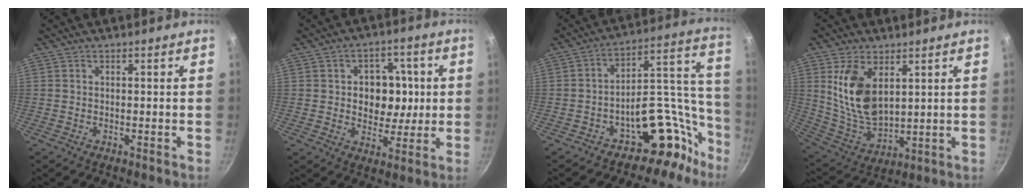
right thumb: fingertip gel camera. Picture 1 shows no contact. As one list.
[{"total": 10.3, "force": [0.9, 7.7, 6.8], "torque": [-0.039, 0.007, 0.016]}, {"total": 15.3, "force": [-9.7, 7.6, 9.0], "torque": [-0.054, 0.146, -0.147]}, {"total": 13.3, "force": [4.5, 7.3, 10.2], "torque": [-0.185, -0.026, 0.104]}]